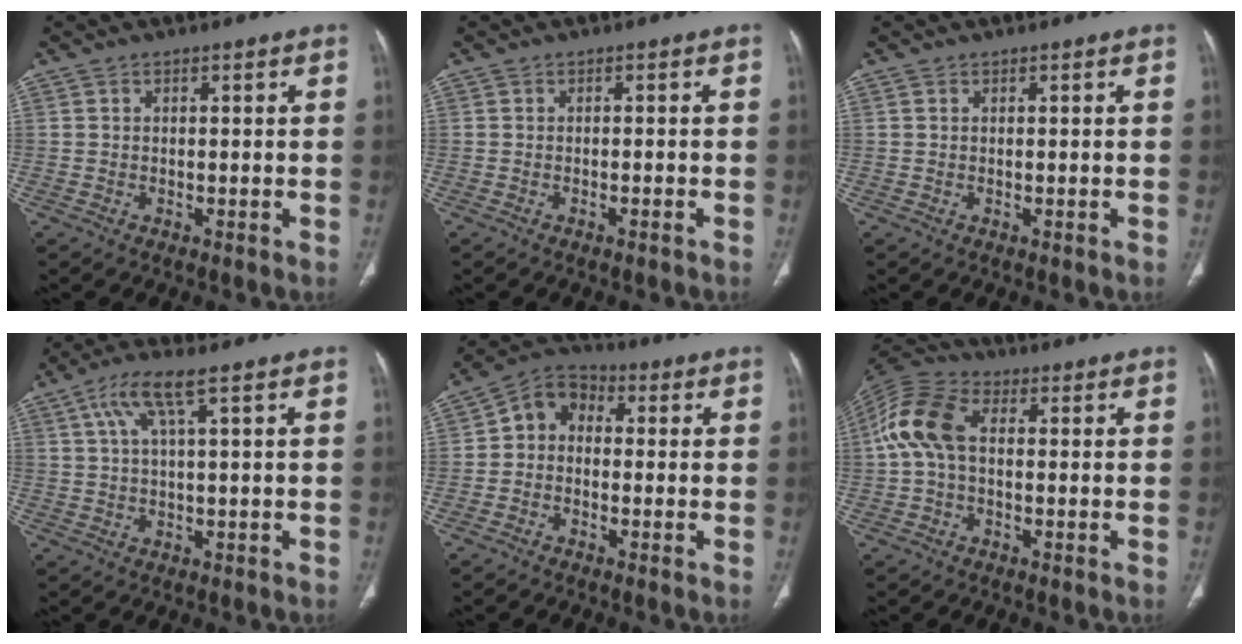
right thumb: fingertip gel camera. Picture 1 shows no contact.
{"total": 1.0, "force": [-0.8, 0.1, 0.6], "torque": [-0.016, 0.006, -0.008]}
{"total": 0.0}
{"total": 6.0, "force": [2.5, 0.8, 5.4], "torque": [-0.125, 0.010, 0.055]}
{"total": 6.8, "force": [-0.4, 5.5, 4.1], "torque": [-0.045, 0.023, -0.030]}
{"total": 10.7, "force": [0.7, 6.7, 8.4], "torque": [-0.183, 0.029, 0.003]}